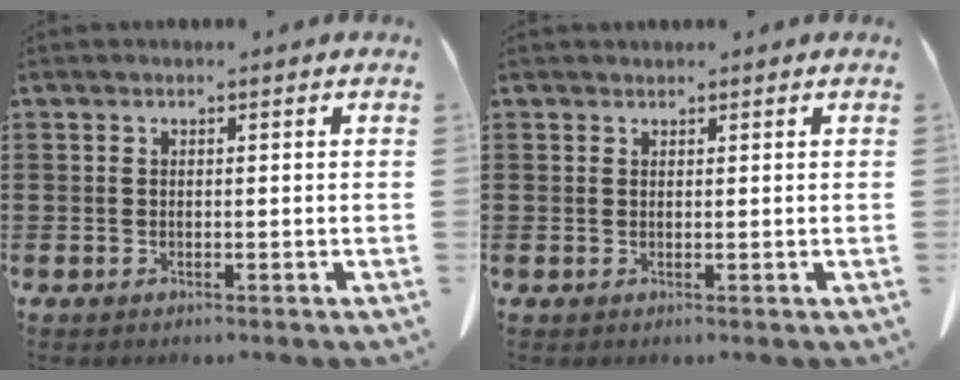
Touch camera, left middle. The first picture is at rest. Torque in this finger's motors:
{"motor_torque": [-0.99, 1.15, -0.49, -0.13]}